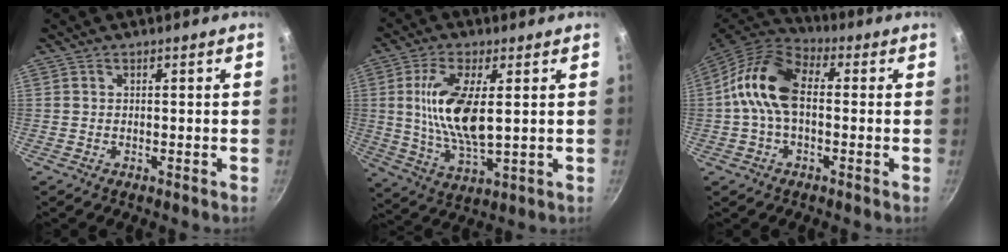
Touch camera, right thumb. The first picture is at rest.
{"total": 13.5, "force": [2.2, 5.3, 12.2], "torque": [-0.235, -0.010, 0.044]}
{"total": 13.0, "force": [0.1, 8.2, 10.1], "torque": [-0.173, 0.036, -0.020]}